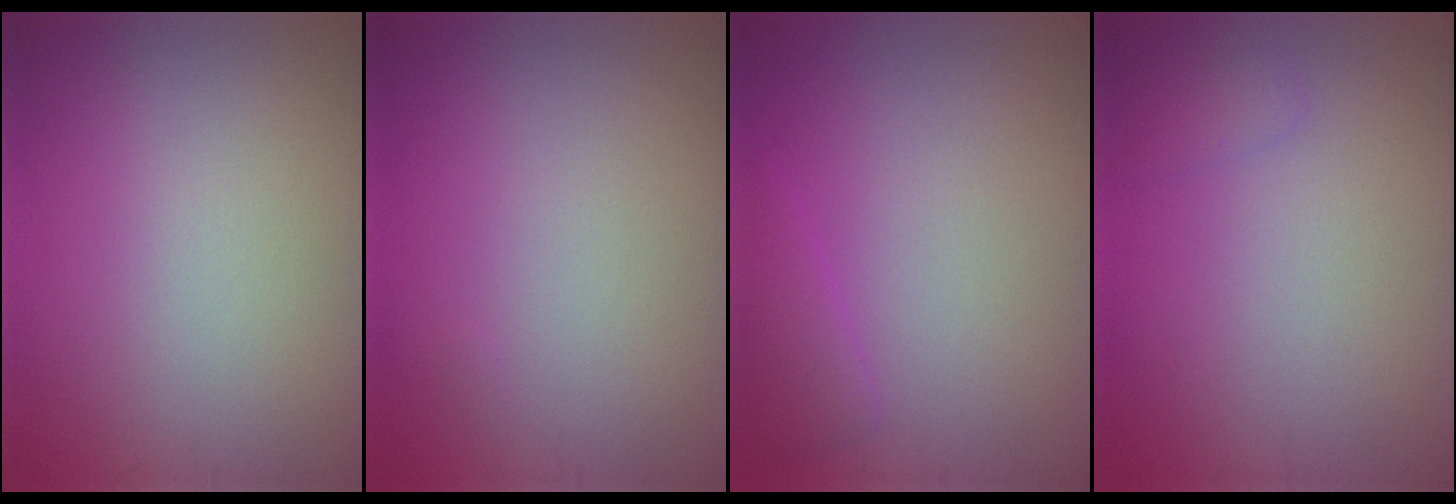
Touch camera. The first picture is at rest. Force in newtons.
{"total": 0.0}
{"total": 1.7, "press": 1.7, "slide": 0.2}
{"total": 1.0, "press": 1.0, "slide": 0.1}